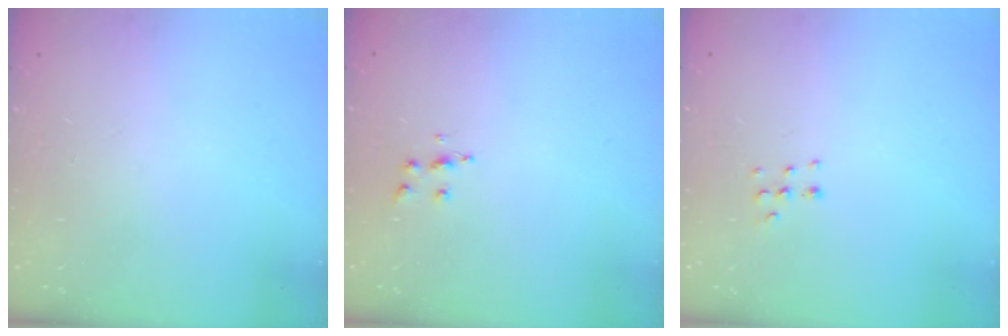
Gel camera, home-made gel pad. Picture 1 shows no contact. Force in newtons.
{"total": 5.9, "press": 5.9, "slide": 0.3}
{"total": 4.3, "press": 4.2, "slide": 1.1}